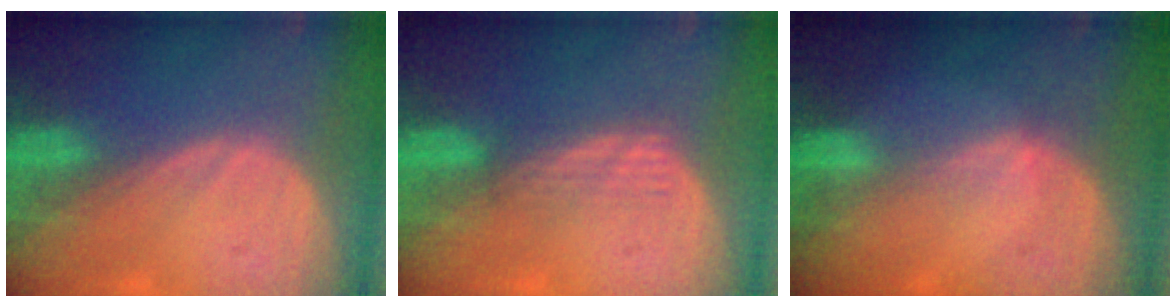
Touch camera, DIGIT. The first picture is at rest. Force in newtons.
{"total": 3.1, "press": 2.5, "slide": 1.7}
{"total": 1.3, "press": 0.9, "slide": 0.9}